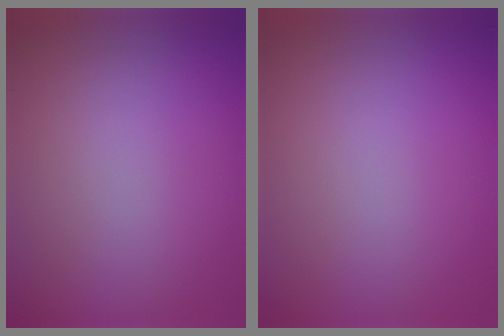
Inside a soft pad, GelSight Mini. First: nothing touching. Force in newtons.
{"total": 0.0}